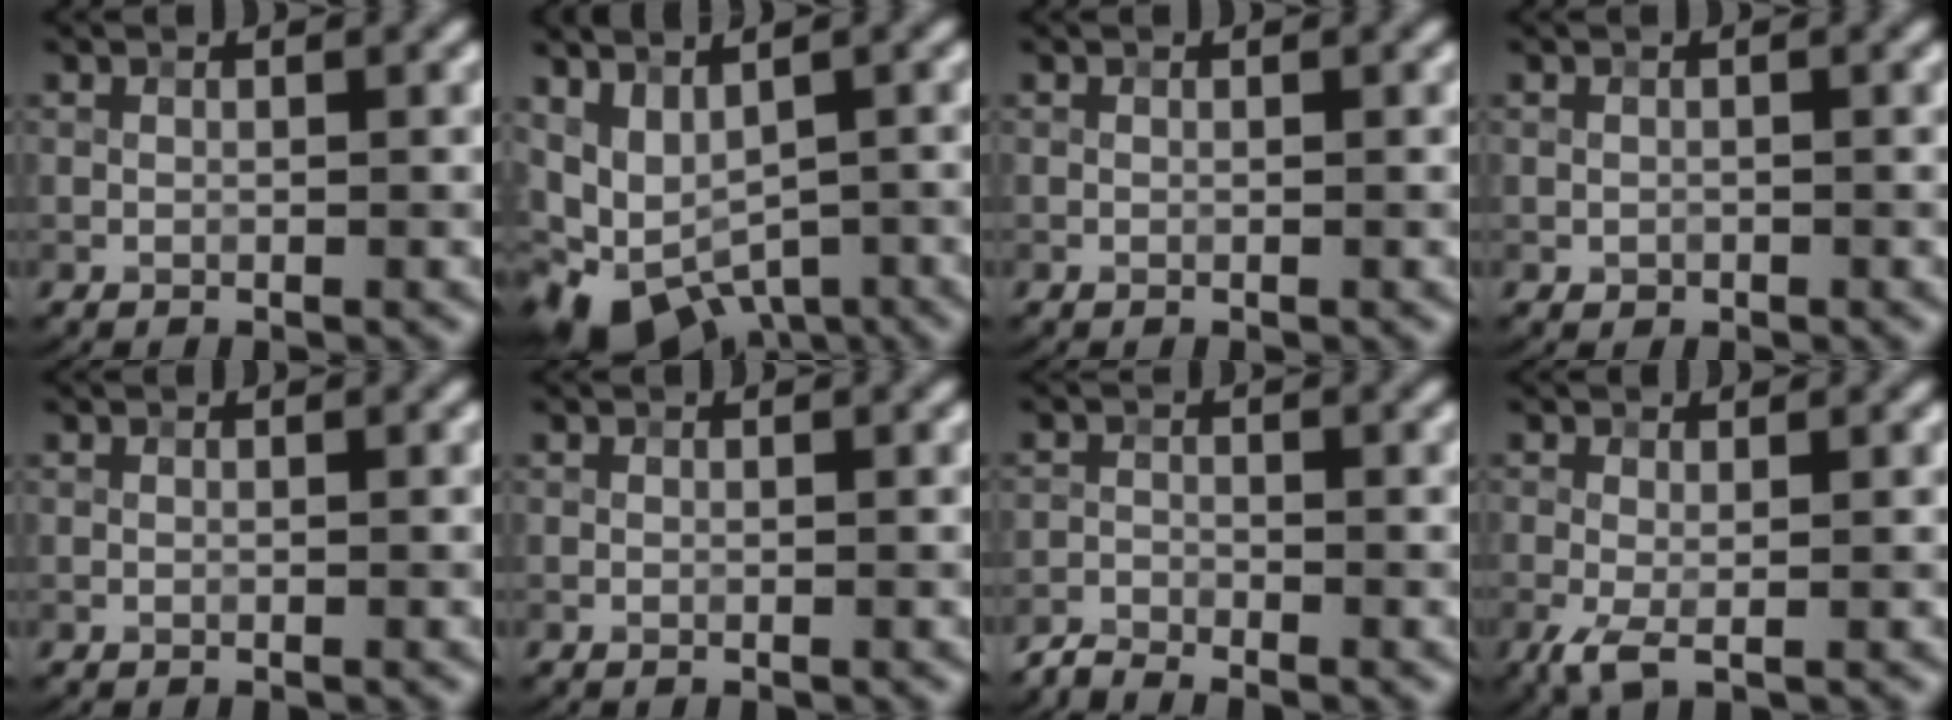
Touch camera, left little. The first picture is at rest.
{"total": 7.4, "force": [-2.8, 4.2, 5.4], "torque": [-0.089, -0.018, -0.032]}
{"total": 0.0}
{"total": 0.5, "force": [-0.2, 0.4, 0.2], "torque": [-0.003, -0.002, -0.004]}
{"total": 0.0}
{"total": 0.0}
{"total": 2.0, "force": [-2.0, 0.1, 0.1], "torque": [-0.008, 0.002, -0.047]}
{"total": 1.6, "force": [-0.5, 0.3, 1.5], "torque": [-0.043, -0.002, -0.012]}